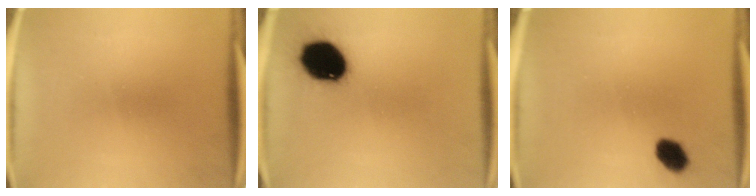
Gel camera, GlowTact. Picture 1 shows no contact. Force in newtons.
{"total": 15.6}
{"total": 4.8}